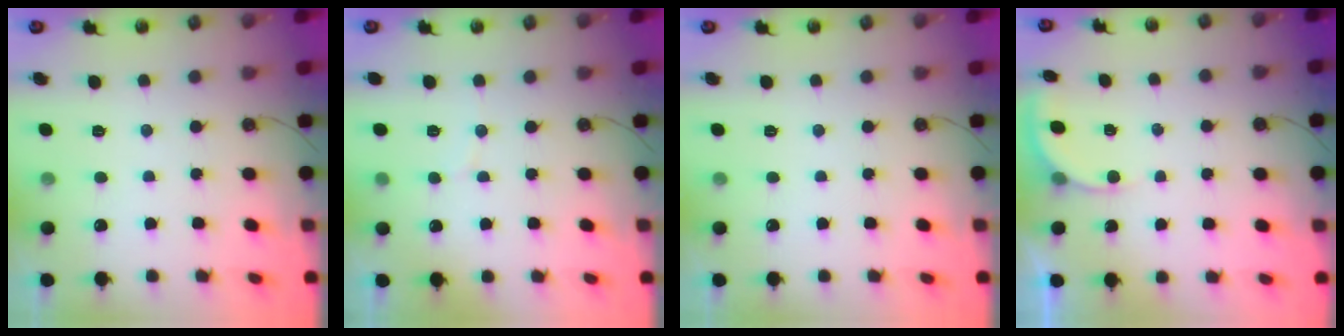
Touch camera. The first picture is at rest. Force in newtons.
{"total": 4.0, "press": 4.0, "slide": 0.5}
{"total": 0.0}
{"total": 2.1, "press": 2.1, "slide": 0.2}